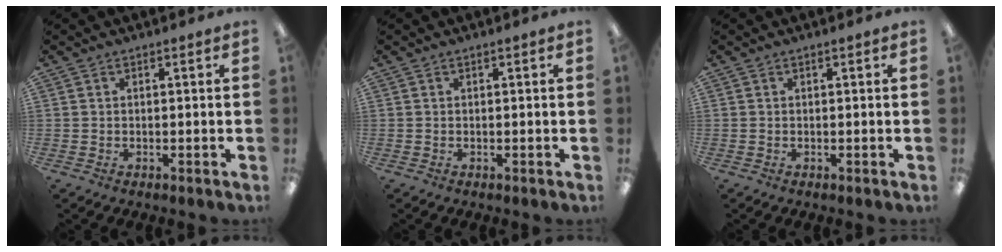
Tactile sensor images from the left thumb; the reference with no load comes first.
{"total": 0.0}
{"total": 0.0}